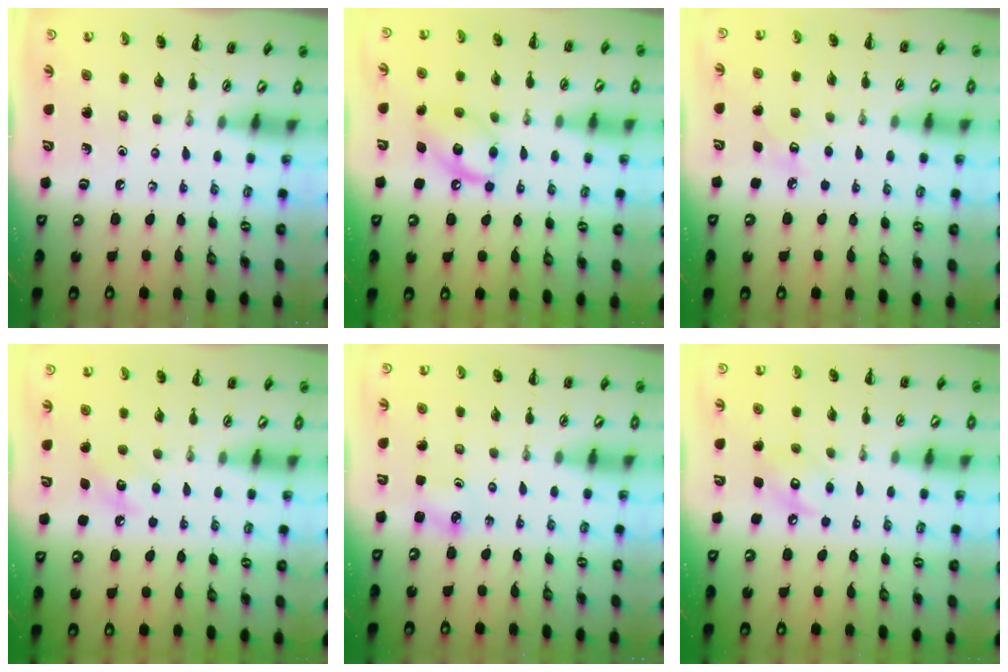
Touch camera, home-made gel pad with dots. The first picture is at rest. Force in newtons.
{"total": 12.6, "press": 12.5, "slide": 1.8}
{"total": 5.9, "press": 5.7, "slide": 1.5}
{"total": 8.0, "press": 7.7, "slide": 2.2}
{"total": 3.1, "press": 2.9, "slide": 1.0}
{"total": 6.7, "press": 6.6, "slide": 1.0}